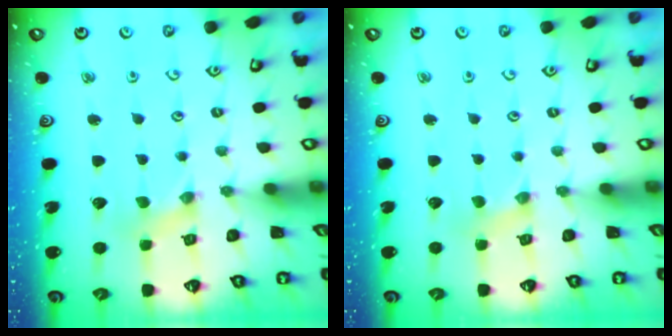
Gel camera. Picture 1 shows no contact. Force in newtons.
{"total": 1.1, "press": 1.1, "slide": 0.2}